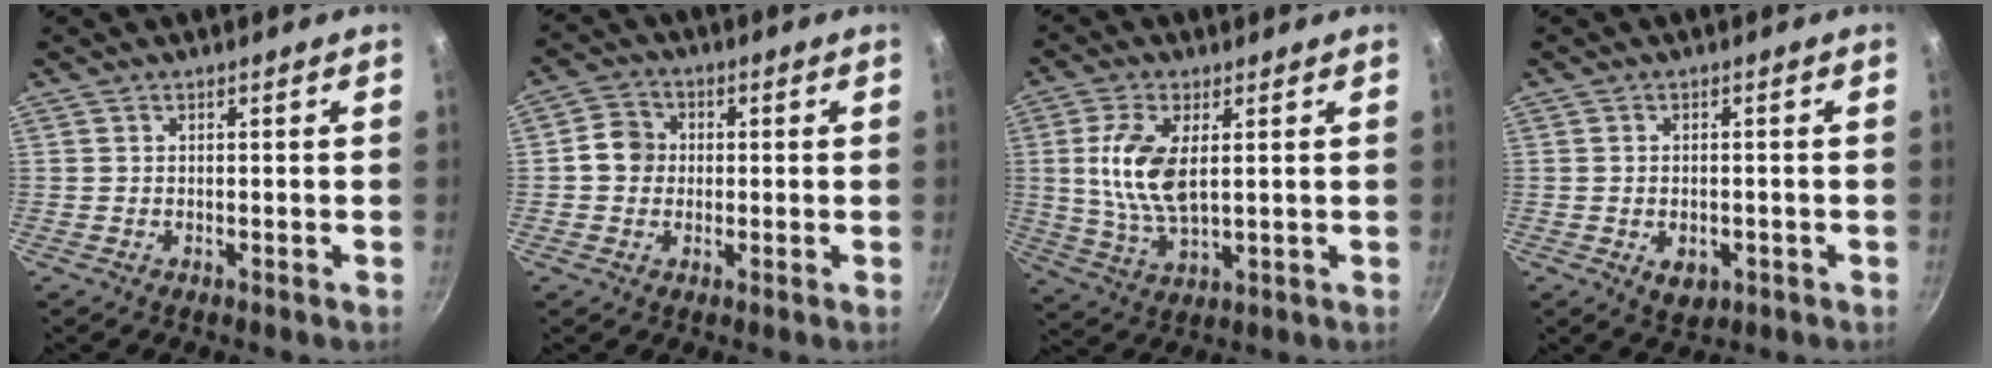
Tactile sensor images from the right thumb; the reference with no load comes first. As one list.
[{"total": 5.4, "force": [0.0, 4.9, 2.2], "torque": [-0.014, 0.011, -0.014]}, {"total": 11.0, "force": [2.0, 5.2, 9.4], "torque": [-0.186, -0.009, 0.043]}, {"total": 4.3, "force": [-1.3, 2.9, 2.9], "torque": [-0.036, 0.001, -0.013]}]